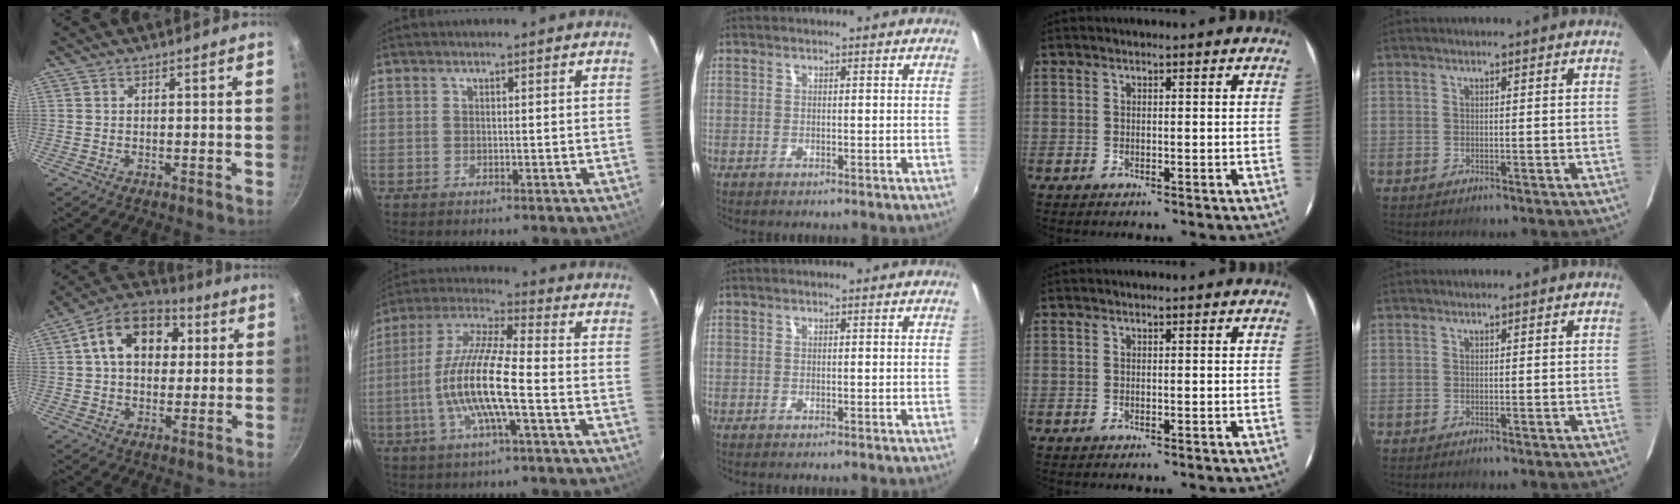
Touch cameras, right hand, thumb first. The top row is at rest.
{"thumb": {"total": 15.1, "force": [3.4, 10.8, 10.0], "torque": [-0.130, 0.020, 0.037]}, "index": {"total": 13.8, "force": [-3.5, 1.7, 13.2], "torque": [-0.265, -0.002, -0.070]}}